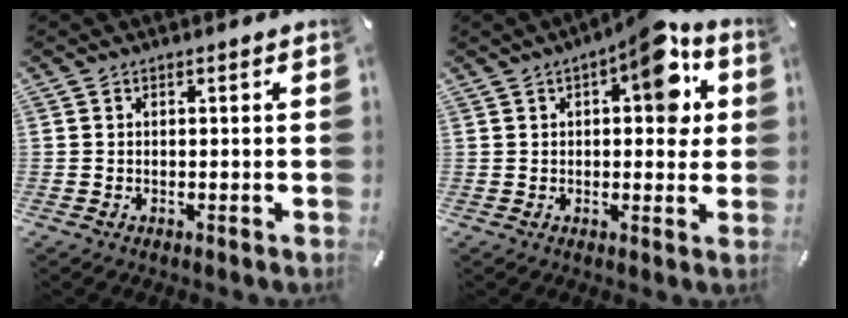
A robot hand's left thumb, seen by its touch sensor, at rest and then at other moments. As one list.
[{"total": 11.3, "force": [4.0, 5.2, 9.2], "torque": [-0.103, -0.018, 0.060]}]